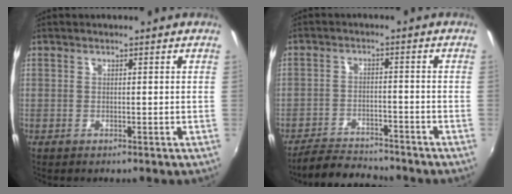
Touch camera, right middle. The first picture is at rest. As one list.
[{"total": 8.2, "force": [-7.6, 1.9, 2.1], "torque": [-0.070, 0.000, -0.121]}]